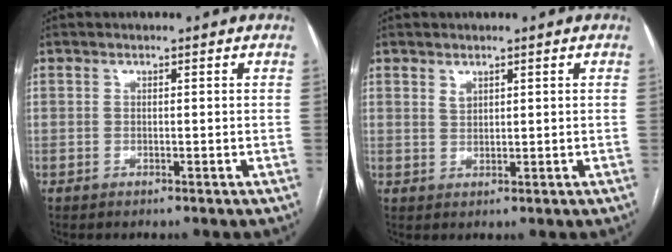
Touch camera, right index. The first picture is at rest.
{"total": 1.4, "force": [1.0, 0.7, 0.7], "torque": [-0.011, -0.001, 0.022]}